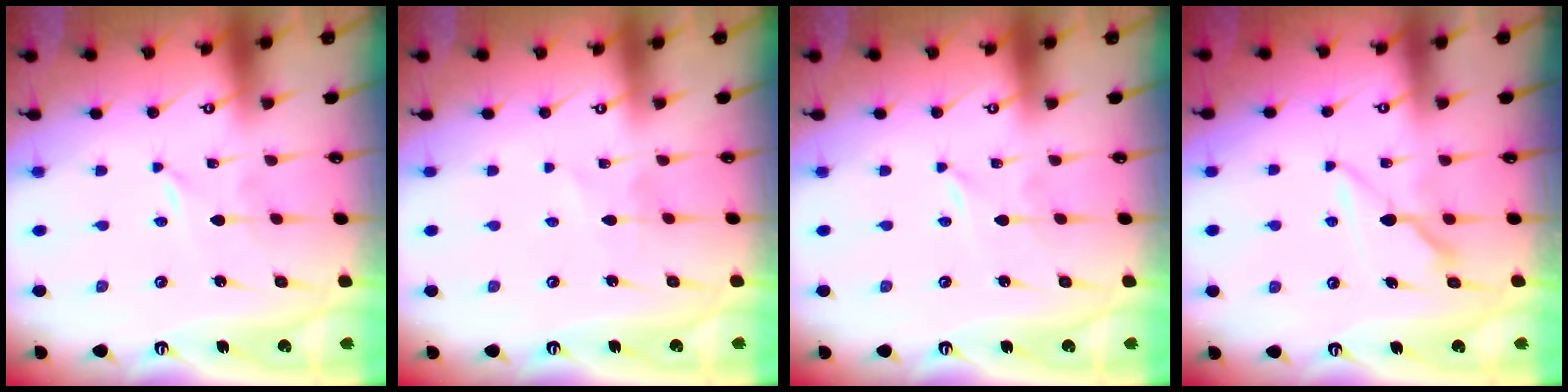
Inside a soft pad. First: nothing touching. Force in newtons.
{"total": 2.4, "press": 2.4, "slide": 0.2}
{"total": 0.0}
{"total": 7.6, "press": 7.6, "slide": 0.5}